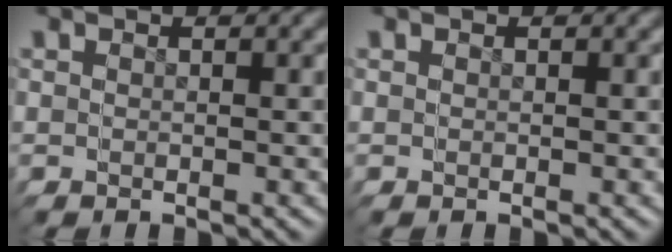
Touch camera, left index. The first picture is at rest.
{"total": 0.0}